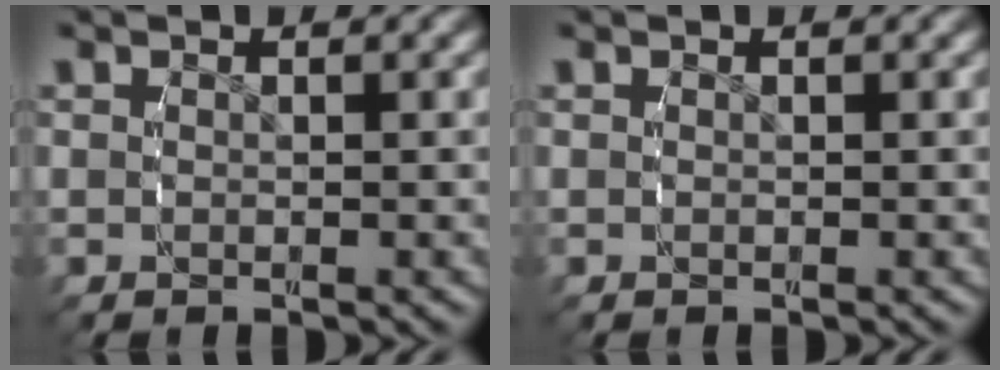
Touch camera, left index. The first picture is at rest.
{"total": 0.0}